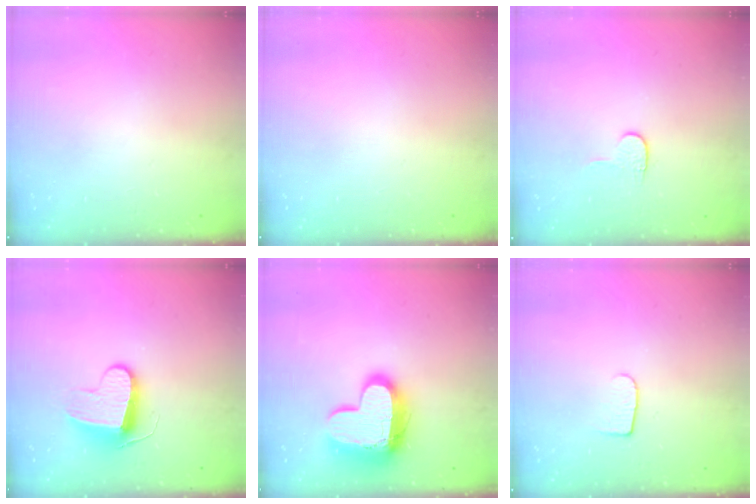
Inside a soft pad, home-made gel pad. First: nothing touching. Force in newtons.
{"total": 0.0}
{"total": 3.8, "press": 3.8, "slide": 0.4}
{"total": 9.1, "press": 9.1, "slide": 0.2}
{"total": 16.2, "press": 16.1, "slide": 1.3}
{"total": 5.8, "press": 5.8, "slide": 0.7}